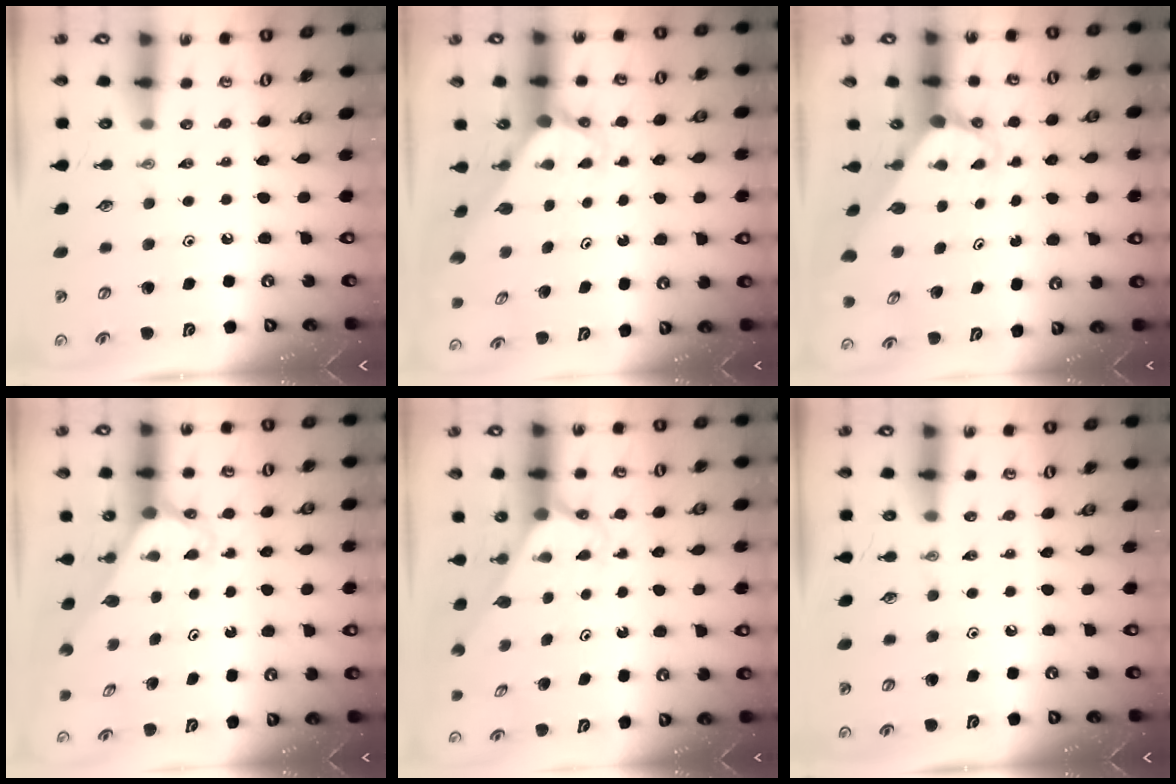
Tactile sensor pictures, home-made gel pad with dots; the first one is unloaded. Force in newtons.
{"total": 3.0, "press": 3.0, "slide": 0.2}
{"total": 3.1, "press": 3.1, "slide": 0.2}
{"total": 2.5, "press": 2.5, "slide": 0.2}
{"total": 2.5, "press": 2.5, "slide": 0.2}
{"total": 0.0}